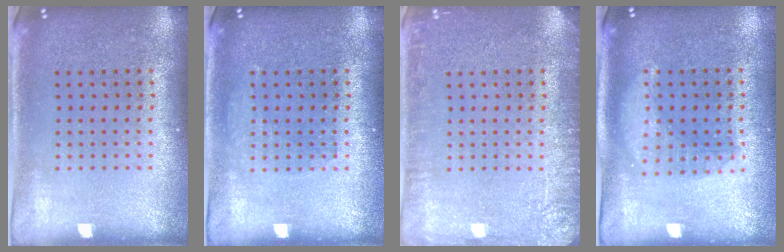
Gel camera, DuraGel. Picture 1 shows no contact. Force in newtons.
{"total": 0.9, "press": 0.9, "slide": 0.2}
{"total": 2.9, "press": 2.9, "slide": 0.4}
{"total": 1.4, "press": 1.3, "slide": 0.5}